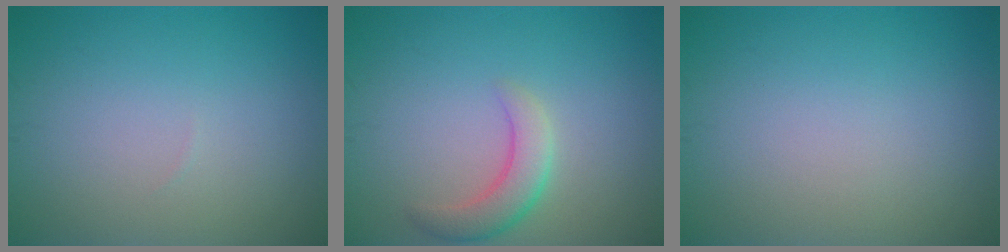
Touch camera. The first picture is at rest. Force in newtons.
{"total": 3.1, "press": 3.1, "slide": 0.2}
{"total": 0.0}